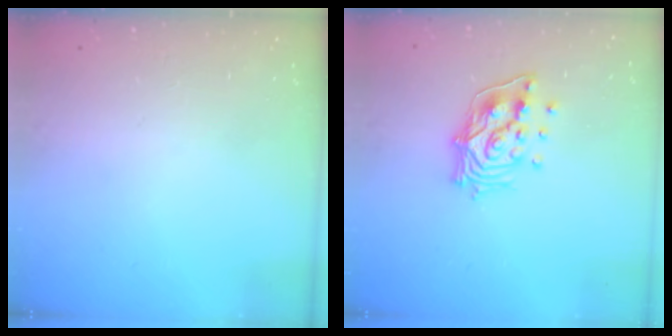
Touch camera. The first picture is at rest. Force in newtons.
{"total": 12.9, "press": 12.8, "slide": 1.8}